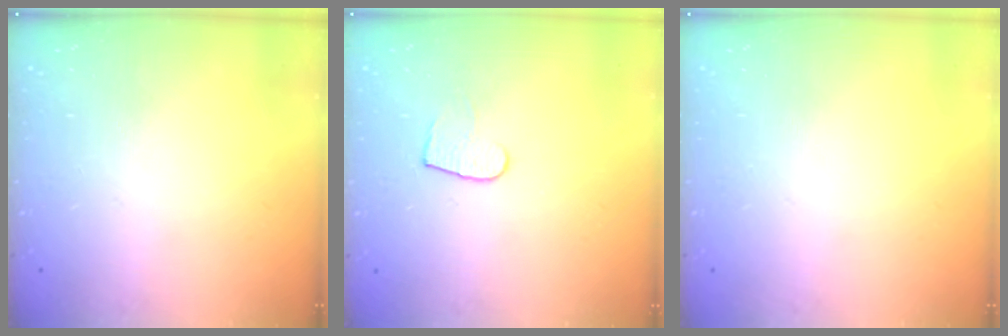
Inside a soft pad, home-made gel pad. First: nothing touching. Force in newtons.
{"total": 6.0, "press": 6.0, "slide": 0.5}
{"total": 0.0}